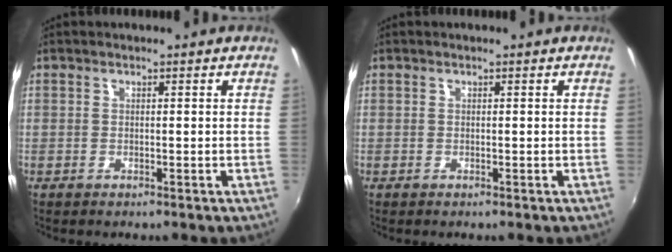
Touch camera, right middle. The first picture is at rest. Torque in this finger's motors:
{"motor_torque": [-0.06, -0.01, 0.00, 0.00]}